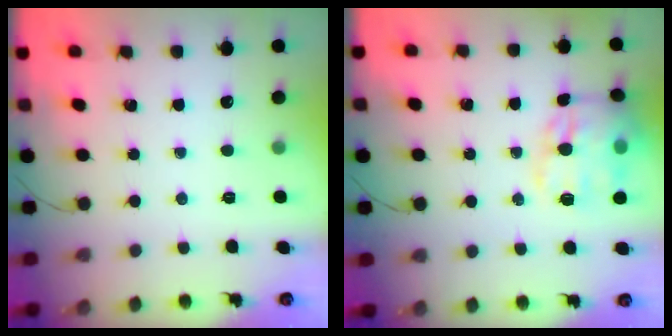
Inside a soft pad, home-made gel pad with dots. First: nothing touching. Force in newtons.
{"total": 16.9, "press": 16.8, "slide": 1.8}